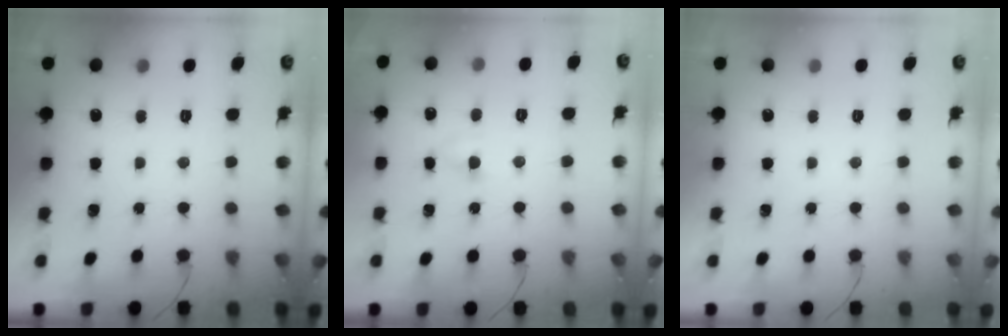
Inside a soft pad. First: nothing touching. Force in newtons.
{"total": 3.7, "press": 3.4, "slide": 1.3}
{"total": 0.0}